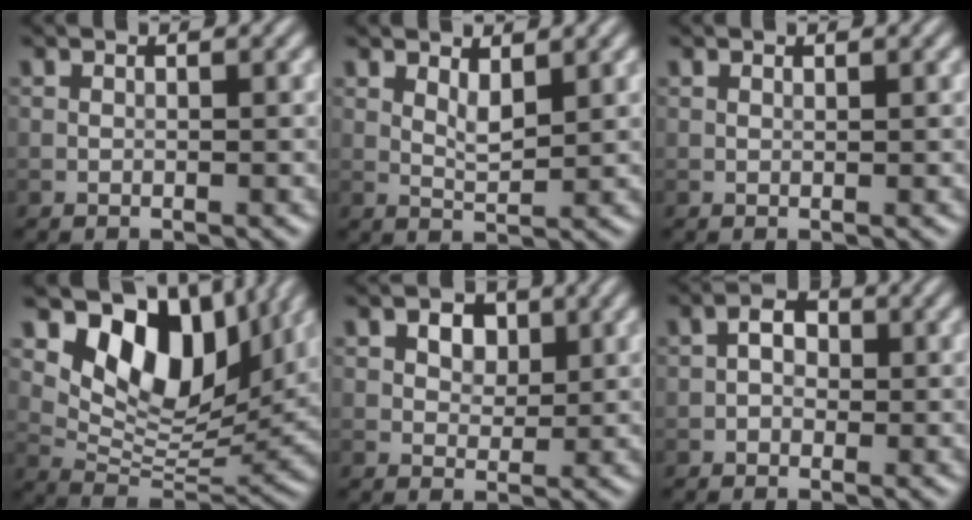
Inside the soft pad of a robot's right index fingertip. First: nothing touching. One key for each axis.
{"total": 2.1, "fx": 1.2, "fy": 0.8, "fz": 1.6, "tx": -0.032, "ty": -0.004, "tz": 0.023}
{"total": 0.0}
{"total": 10.6, "fx": 5.4, "fy": 6.0, "fz": 6.8, "tx": -0.109, "ty": -0.006, "tz": 0.099}
{"total": 3.5, "fx": 1.6, "fy": 2.3, "fz": 2.1, "tx": -0.031, "ty": 0.001, "tz": 0.017}
{"total": 2.1, "fx": -0.1, "fy": 1.5, "fz": 1.4, "tx": -0.015, "ty": 0.004, "tz": -0.013}